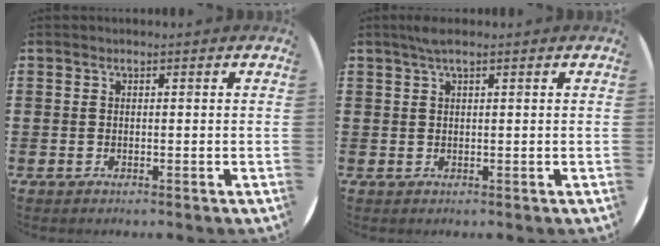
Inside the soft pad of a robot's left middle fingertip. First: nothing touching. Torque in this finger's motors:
{"motor_torque": [0.78, -0.71, 0.34, 0.10]}